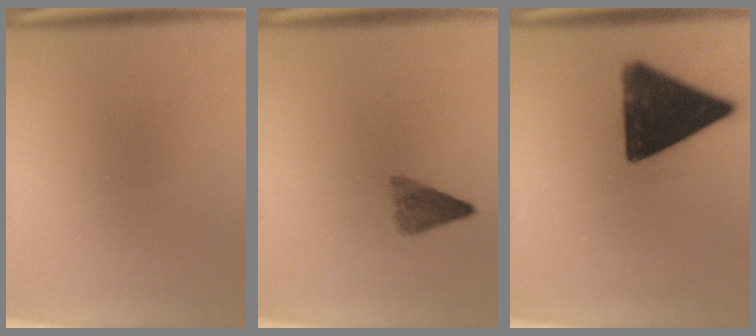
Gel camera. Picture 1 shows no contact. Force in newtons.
{"total": 3.5}
{"total": 15.9}